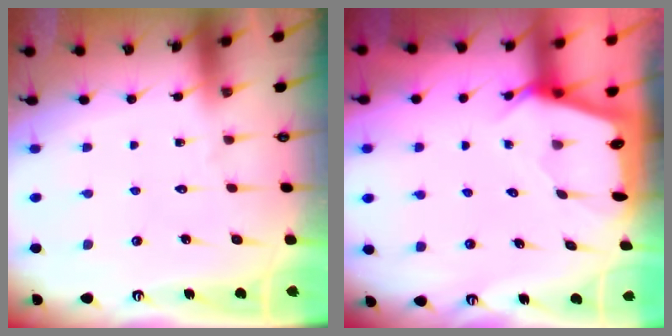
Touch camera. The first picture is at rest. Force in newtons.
{"total": 2.5, "press": 2.5, "slide": 0.3}